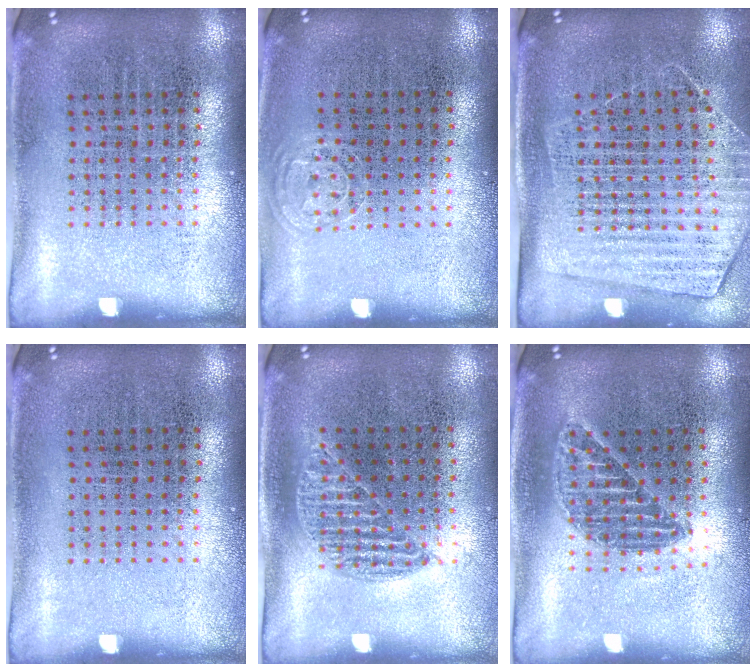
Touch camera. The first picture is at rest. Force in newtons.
{"total": 0.7, "press": 0.6, "slide": 0.3}
{"total": 1.7, "press": 1.5, "slide": 0.8}
{"total": 0.0}
{"total": 0.9, "press": 0.8, "slide": 0.4}
{"total": 1.2, "press": 1.1, "slide": 0.5}